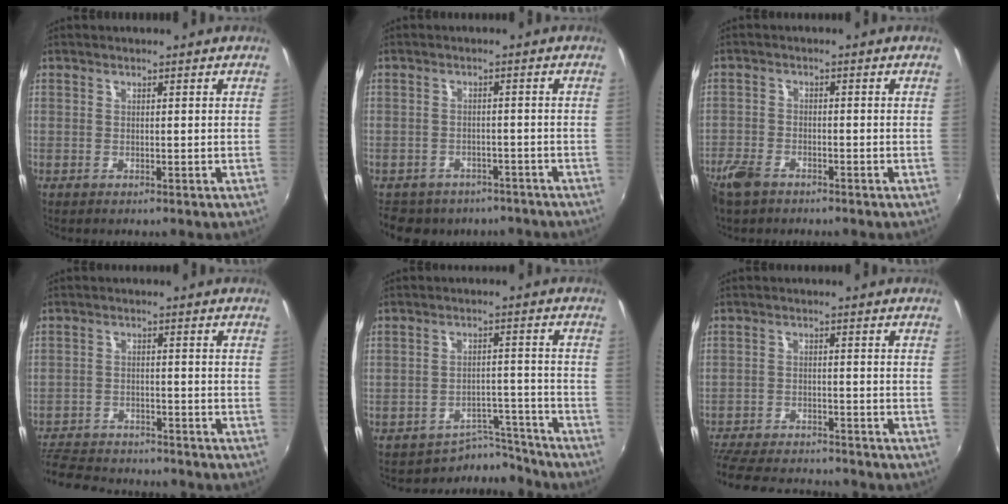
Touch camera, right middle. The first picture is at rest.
{"total": 11.8, "force": [-9.2, 6.2, 4.1], "torque": [-0.096, -0.002, -0.120]}
{"total": 6.1, "force": [-4.4, 3.2, 2.8], "torque": [-0.080, -0.010, -0.089]}
{"total": 13.1, "force": [-11.7, 3.9, 4.5], "torque": [-0.119, -0.007, -0.185]}
{"total": 7.1, "force": [-6.9, 1.7, -1.1], "torque": [0.019, 0.032, -0.103]}
{"total": 15.6, "force": [-13.9, 3.9, 5.9], "torque": [-0.144, -0.013, -0.217]}